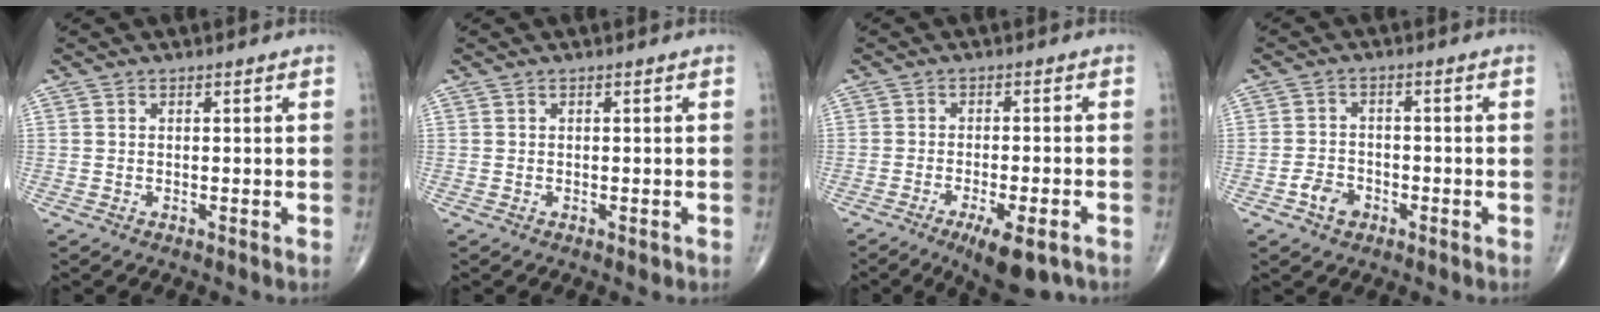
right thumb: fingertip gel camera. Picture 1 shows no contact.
{"total": 0.5, "force": [-0.2, 0.3, 0.4], "torque": [0.001, 0.000, -0.003]}
{"total": 8.8, "force": [-5.2, 2.5, 6.6], "torque": [-0.094, 0.004, -0.076]}
{"total": 4.0, "force": [-2.1, 2.9, 1.8], "torque": [-0.019, 0.017, -0.037]}